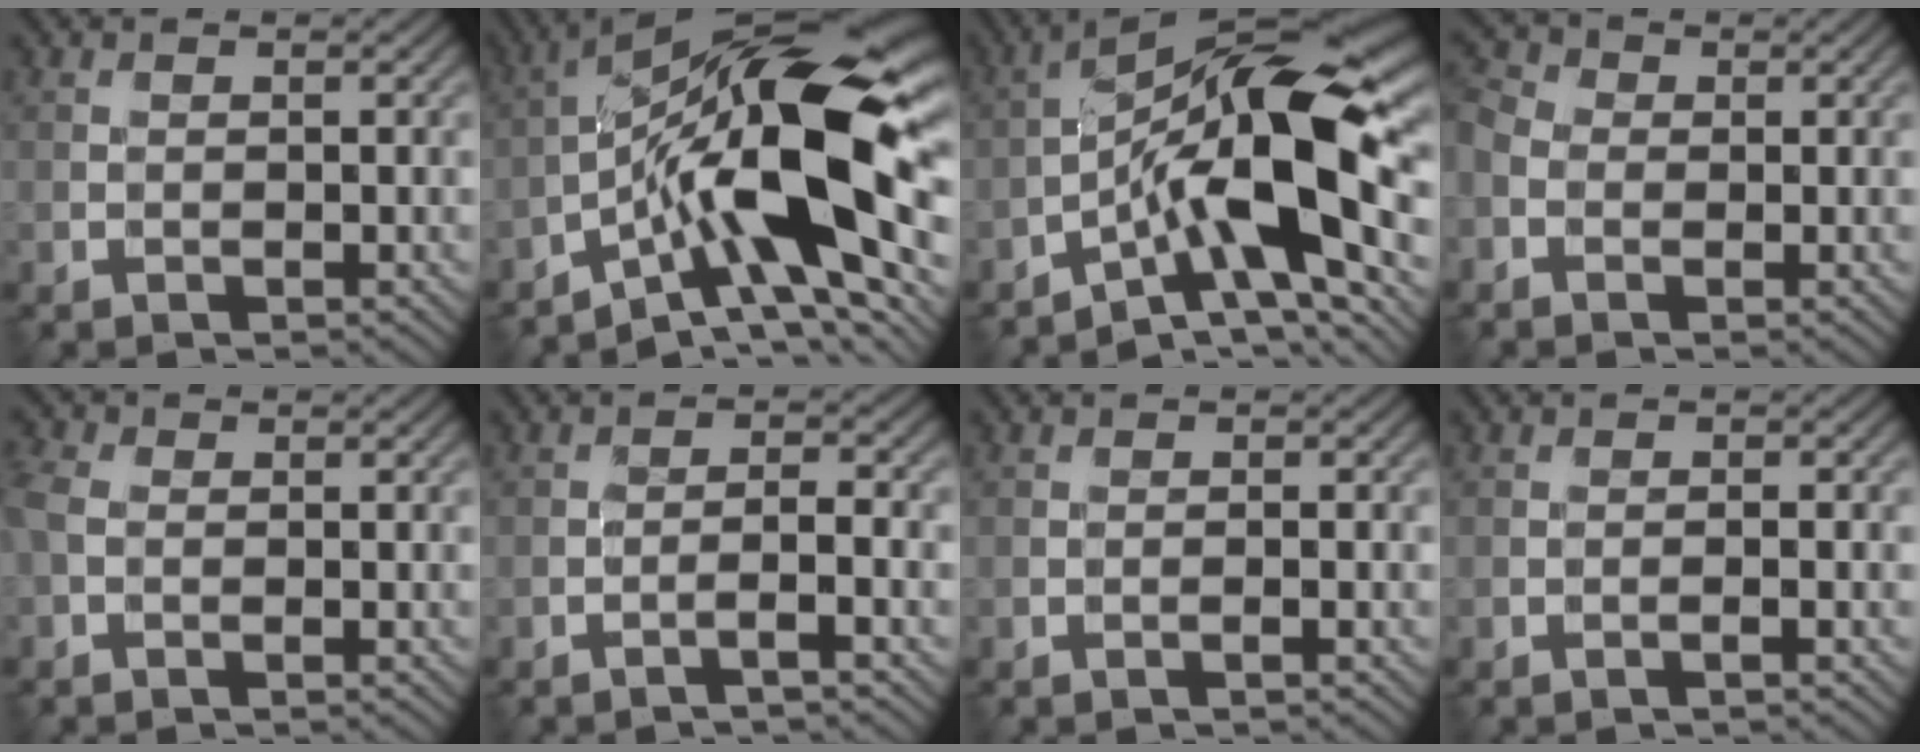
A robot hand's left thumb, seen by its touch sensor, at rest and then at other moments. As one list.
[{"total": 17.0, "force": [-4.0, 5.2, 15.6], "torque": [-0.249, 0.013, -0.073]}, {"total": 14.9, "force": [-4.3, 4.1, 13.7], "torque": [-0.207, 0.013, -0.084]}, {"total": 4.0, "force": [-1.1, 2.9, 2.5], "torque": [-0.057, 0.001, -0.031]}, {"total": 3.4, "force": [-0.6, 2.2, 2.5], "torque": [-0.066, 0.004, -0.021]}, {"total": 2.6, "force": [-1.4, 0.2, 2.2], "torque": [-0.031, 0.013, -0.041]}, {"total": 0.6, "force": [-0.3, 0.0, 0.5], "torque": [-0.009, 0.003, -0.008]}, {"total": 0.9, "force": [-0.4, 0.1, 0.8], "torque": [-0.012, 0.006, -0.012]}]